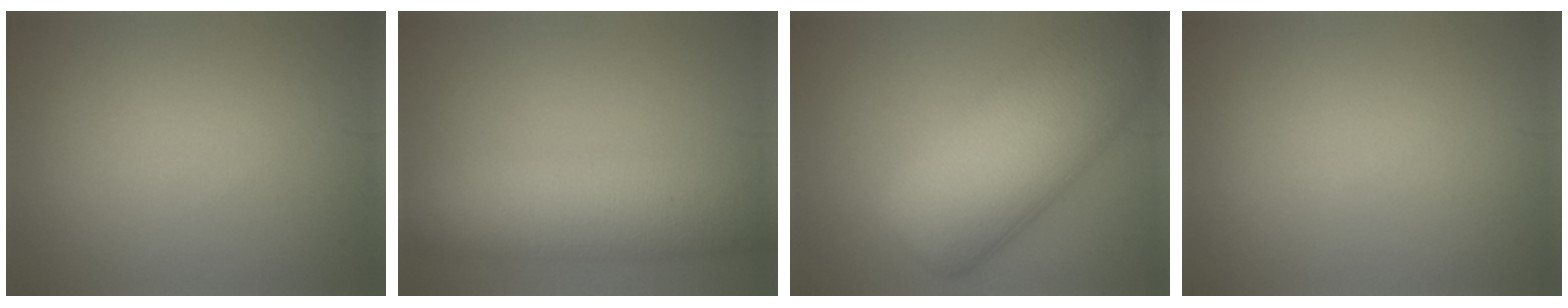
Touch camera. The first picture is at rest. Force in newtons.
{"total": 8.5, "press": 8.5, "slide": 0.1}
{"total": 13.0, "press": 12.9, "slide": 0.7}
{"total": 0.0}